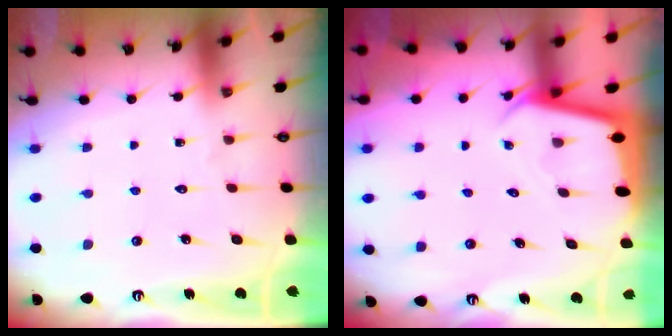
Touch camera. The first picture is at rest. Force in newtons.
{"total": 2.5, "press": 2.5, "slide": 0.1}